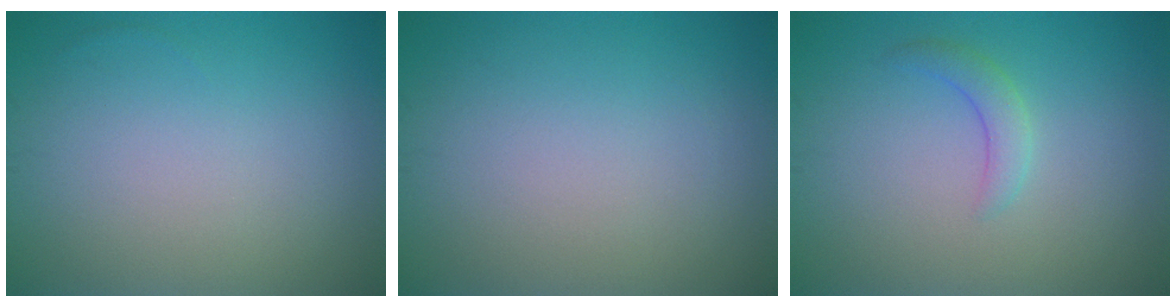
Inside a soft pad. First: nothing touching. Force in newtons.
{"total": 0.0}
{"total": 1.8, "press": 1.8, "slide": 0.1}